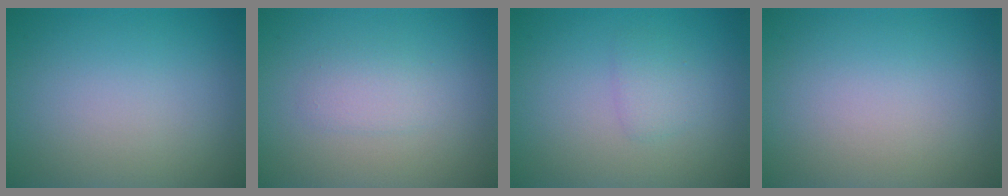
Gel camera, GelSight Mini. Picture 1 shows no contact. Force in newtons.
{"total": 1.5, "press": 1.5, "slide": 0.1}
{"total": 1.3, "press": 1.3, "slide": 0.0}
{"total": 0.0}